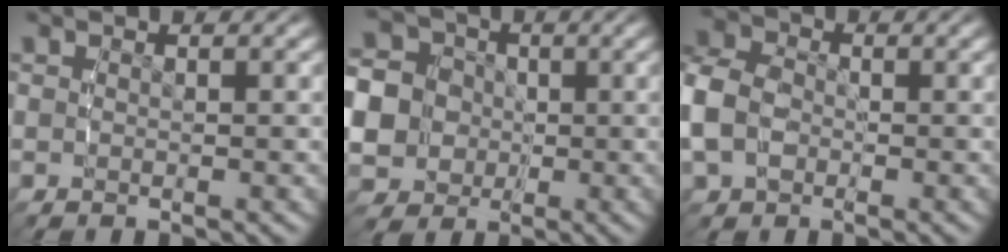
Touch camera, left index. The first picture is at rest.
{"total": 14.1, "force": [-0.1, 12.8, 5.8], "torque": [-0.150, -0.041, -0.010]}
{"total": 6.4, "force": [-0.7, 5.5, 3.1], "torque": [-0.097, -0.009, -0.017]}